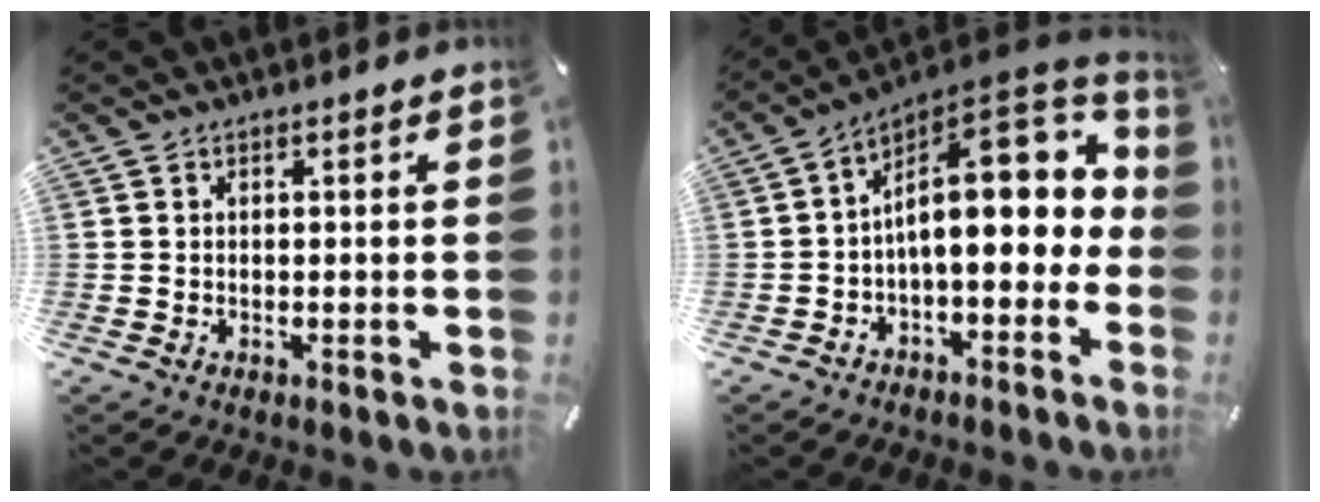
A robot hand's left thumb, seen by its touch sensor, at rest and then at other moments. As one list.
[{"total": 17.0, "force": [2.4, 8.1, 14.7], "torque": [-0.214, -0.028, 0.040]}]